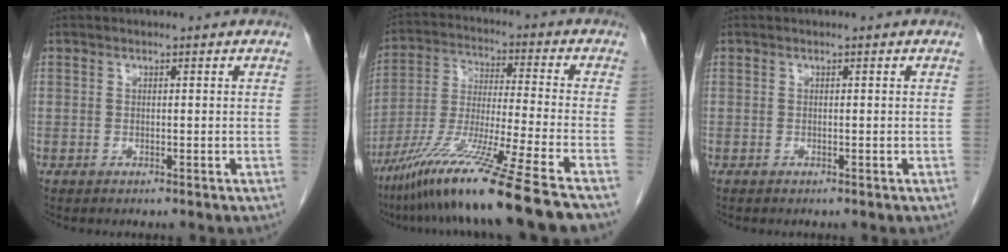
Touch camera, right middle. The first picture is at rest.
{"total": 16.9, "force": [-12.5, -2.6, 11.2], "torque": [-0.221, -0.051, -0.221]}
{"total": 0.0}